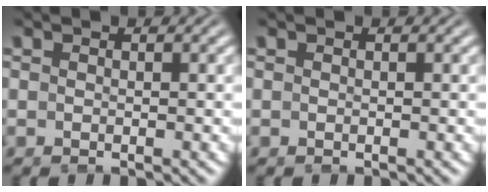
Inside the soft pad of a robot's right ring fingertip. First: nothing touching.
{"total": 0.0}